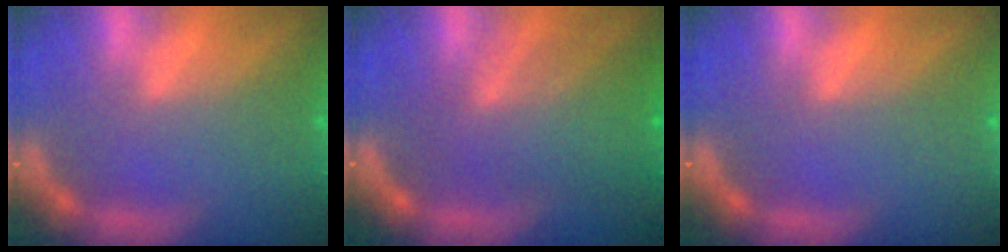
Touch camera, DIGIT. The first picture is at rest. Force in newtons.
{"total": 7.0}
{"total": 0.0}